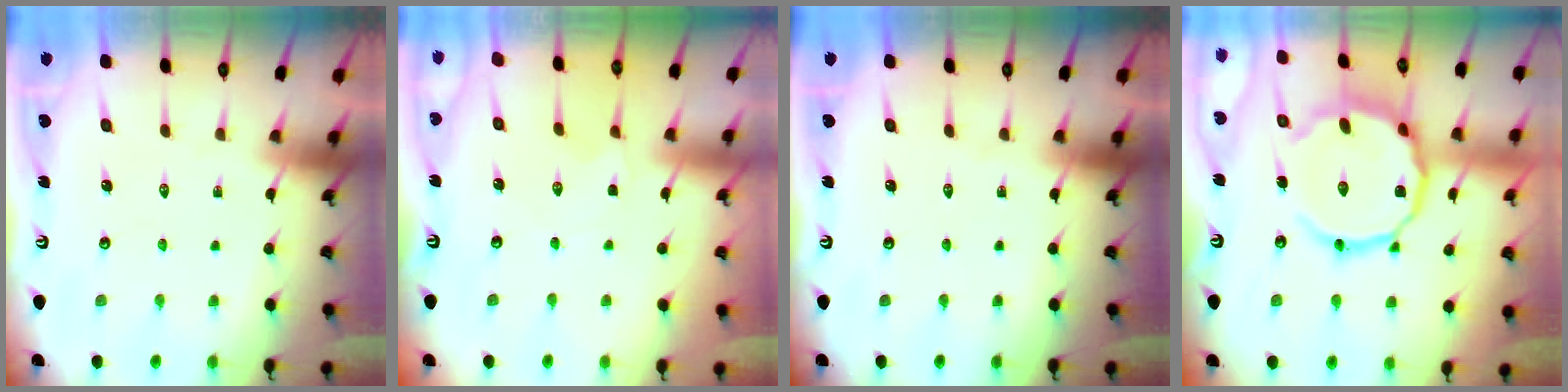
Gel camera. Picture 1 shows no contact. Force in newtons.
{"total": 1.3, "press": 1.3, "slide": 0.4}
{"total": 0.0}
{"total": 15.3, "press": 15.2, "slide": 1.3}